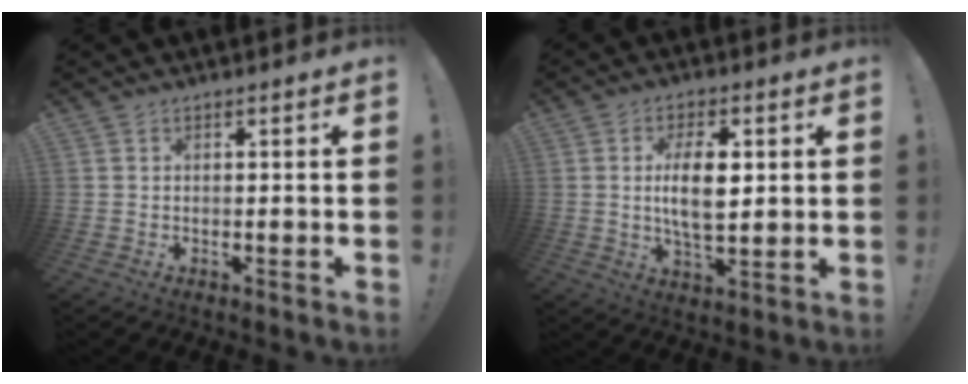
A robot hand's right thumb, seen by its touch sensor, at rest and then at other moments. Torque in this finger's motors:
{"motor_torque": [-0.10, 0.75, 0.60, -0.38, 0.18]}